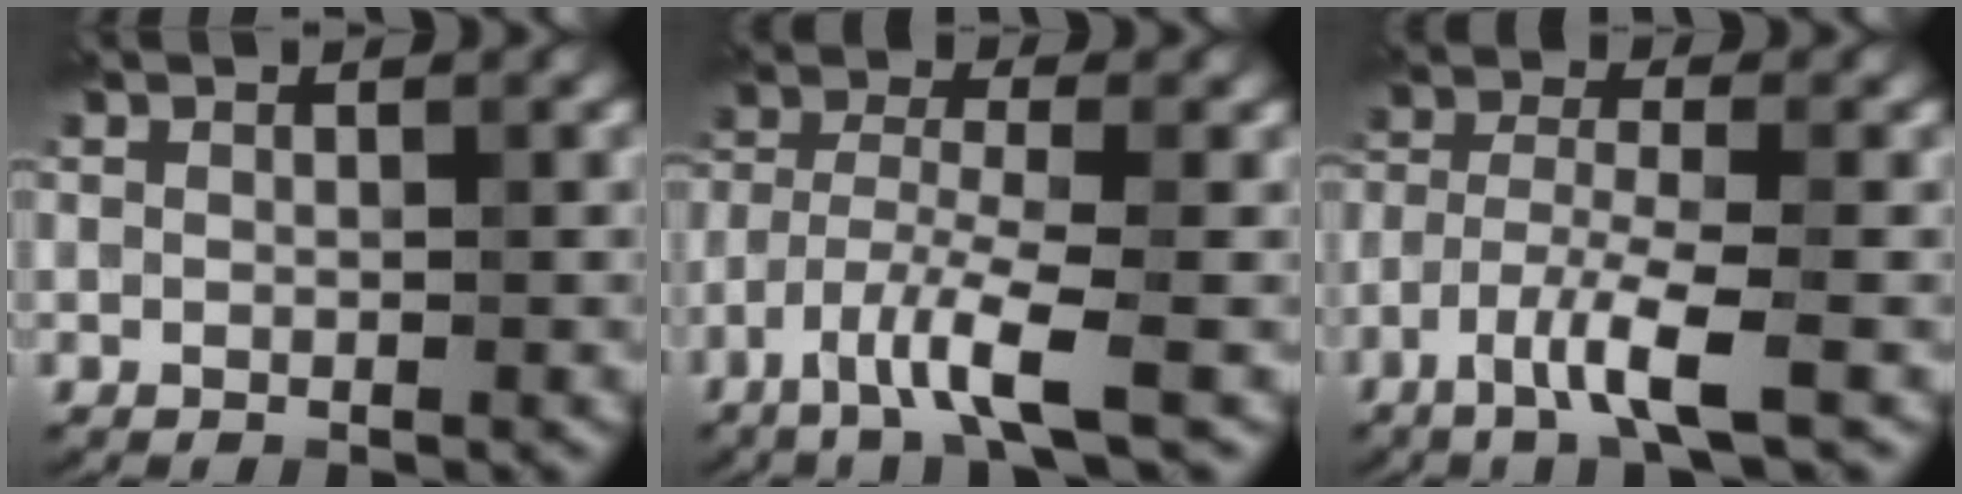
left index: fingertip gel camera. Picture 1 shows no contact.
{"total": 4.9, "force": [-2.8, 0.9, 3.9], "torque": [-0.079, -0.004, -0.065]}
{"total": 4.4, "force": [-2.4, 0.7, 3.6], "torque": [-0.070, -0.001, -0.055]}